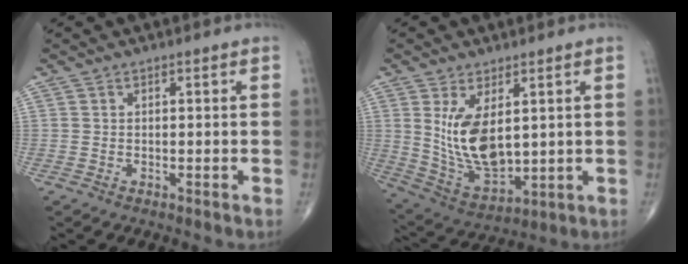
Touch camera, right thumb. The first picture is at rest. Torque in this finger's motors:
{"motor_torque": [-0.25, 1.20, 1.30, 0.47, 0.16]}